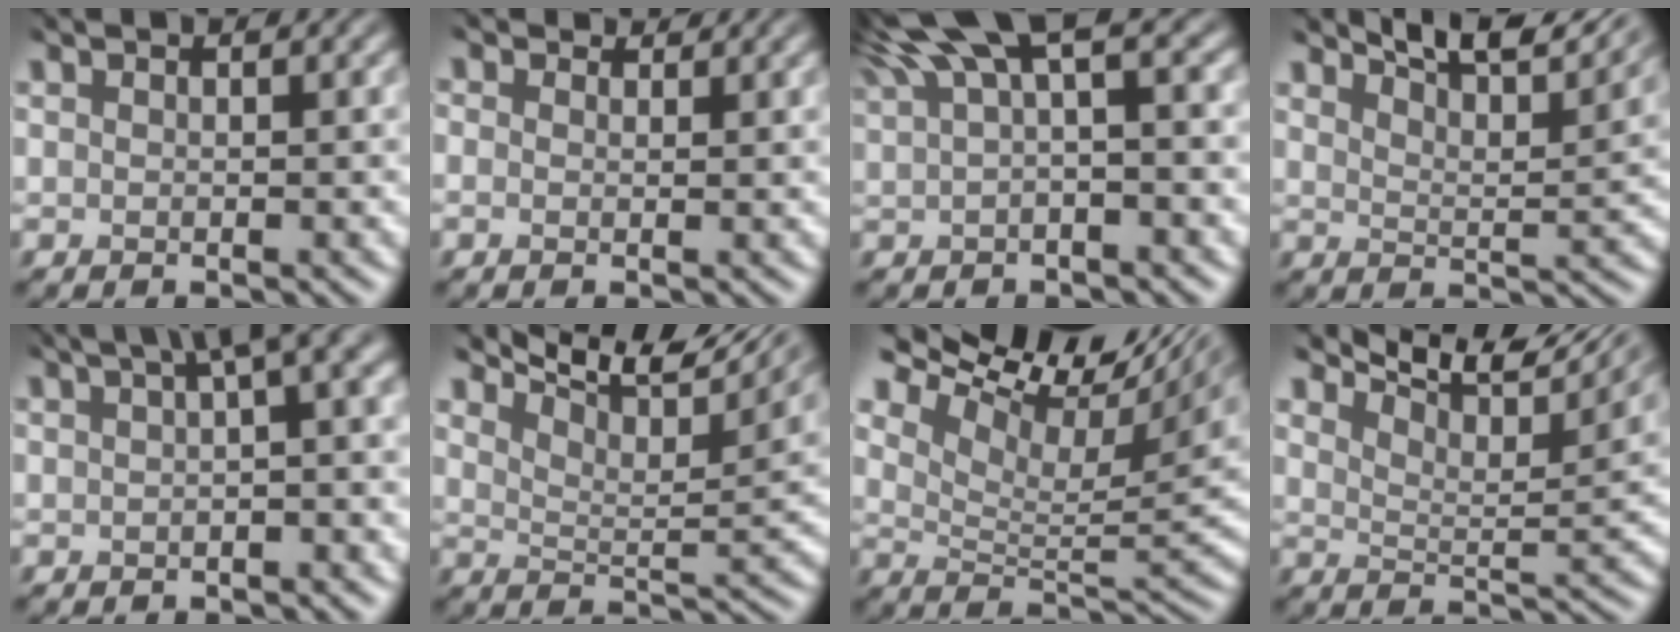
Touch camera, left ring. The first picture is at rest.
{"total": 1.6, "force": [1.5, 0.0, -0.5], "torque": [-0.010, -0.007, 0.027]}
{"total": 7.5, "force": [3.3, 2.7, 6.2], "torque": [-0.159, 0.009, 0.076]}
{"total": 7.1, "force": [6.1, 1.6, 3.3], "torque": [-0.075, -0.004, 0.083]}
{"total": 5.8, "force": [2.6, 1.8, 4.8], "torque": [-0.111, 0.012, 0.066]}
{"total": 7.1, "force": [4.9, 2.9, 4.3], "torque": [-0.087, -0.004, 0.089]}
{"total": 11.4, "force": [6.2, 5.5, 7.9], "torque": [-0.152, 0.035, 0.114]}
{"total": 6.5, "force": [4.7, 2.6, 3.7], "torque": [-0.071, -0.006, 0.085]}